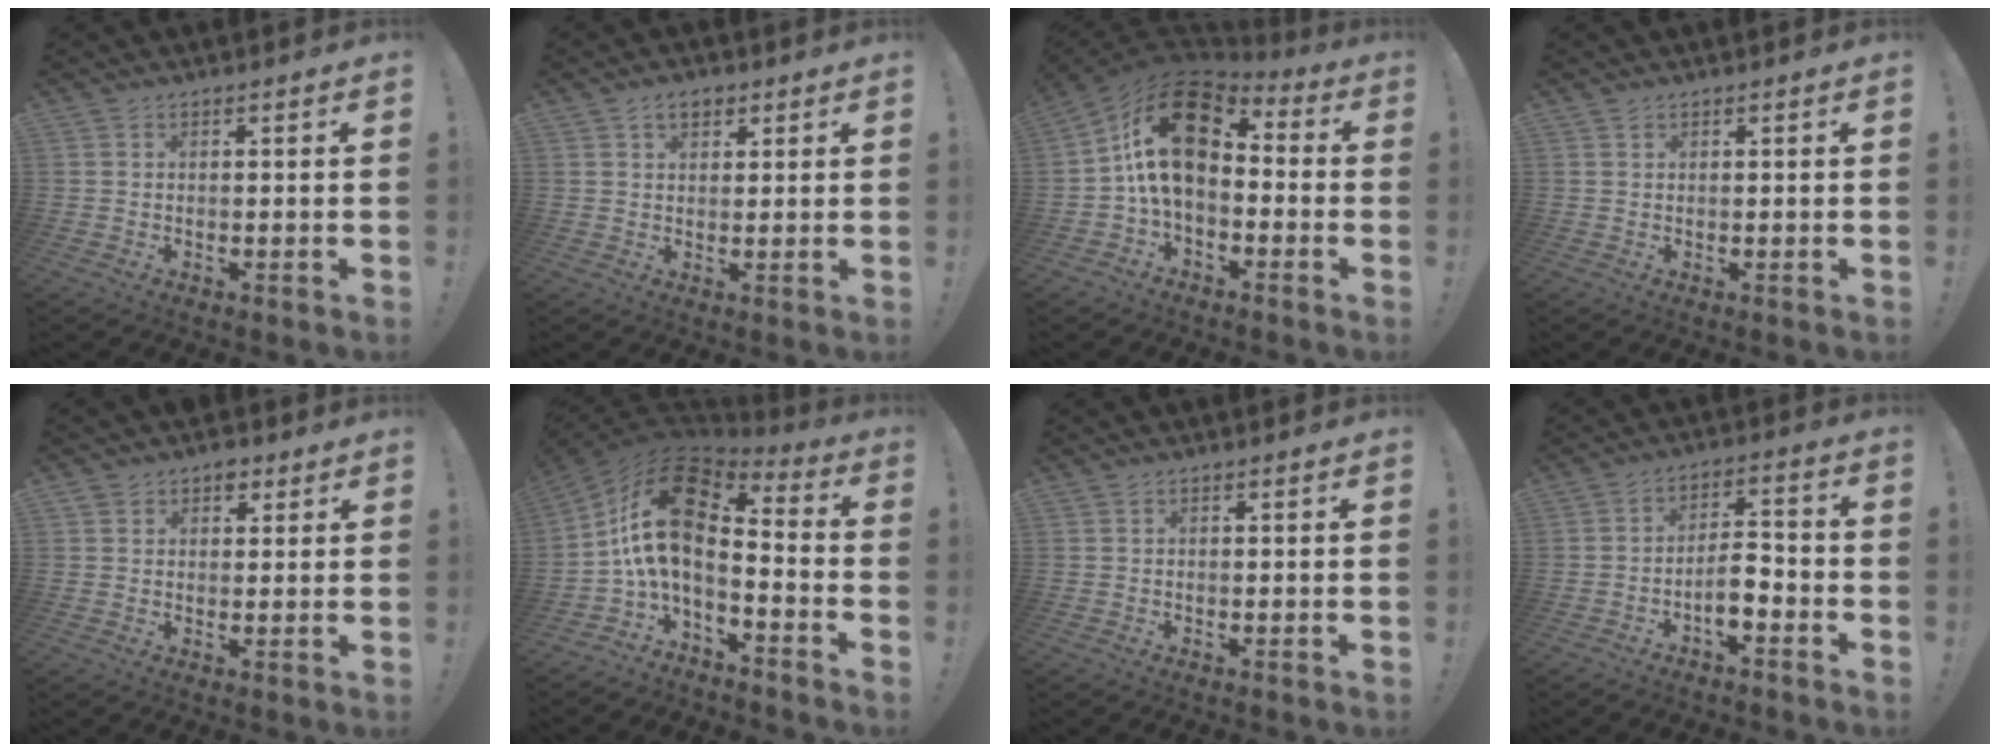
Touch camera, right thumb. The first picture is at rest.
{"total": 4.2, "force": [2.1, 2.7, 2.4], "torque": [-0.034, -0.001, 0.037]}
{"total": 18.4, "force": [3.4, 10.8, 14.5], "torque": [-0.263, -0.001, 0.062]}
{"total": 0.6, "force": [0.5, 0.3, 0.1], "torque": [-0.001, 0.000, 0.009]}
{"total": 4.7, "force": [2.7, 3.6, 1.1], "torque": [-0.009, -0.010, 0.048]}
{"total": 15.8, "force": [2.7, 7.3, 13.7], "torque": [-0.262, -0.021, 0.048]}
{"total": 0.0}
{"total": 7.1, "force": [-3.5, 2.5, 5.7], "torque": [-0.096, 0.010, -0.061]}